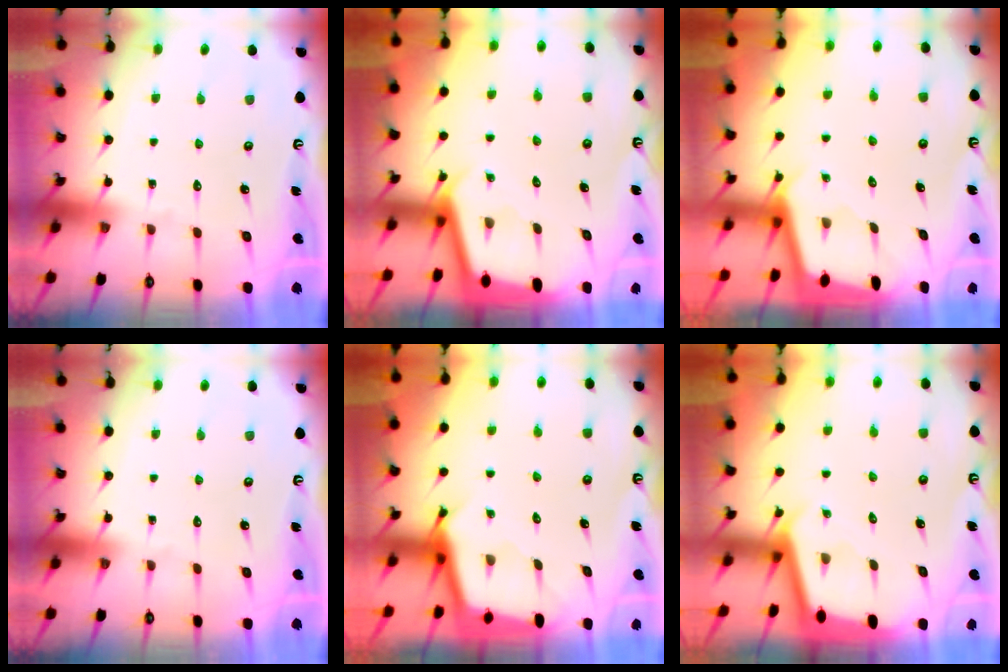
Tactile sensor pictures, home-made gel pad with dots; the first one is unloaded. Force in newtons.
{"total": 2.3, "press": 2.3, "slide": 0.1}
{"total": 1.7, "press": 1.7, "slide": 0.1}
{"total": 0.0}
{"total": 2.7, "press": 2.7, "slide": 0.1}
{"total": 1.8, "press": 1.8, "slide": 0.1}